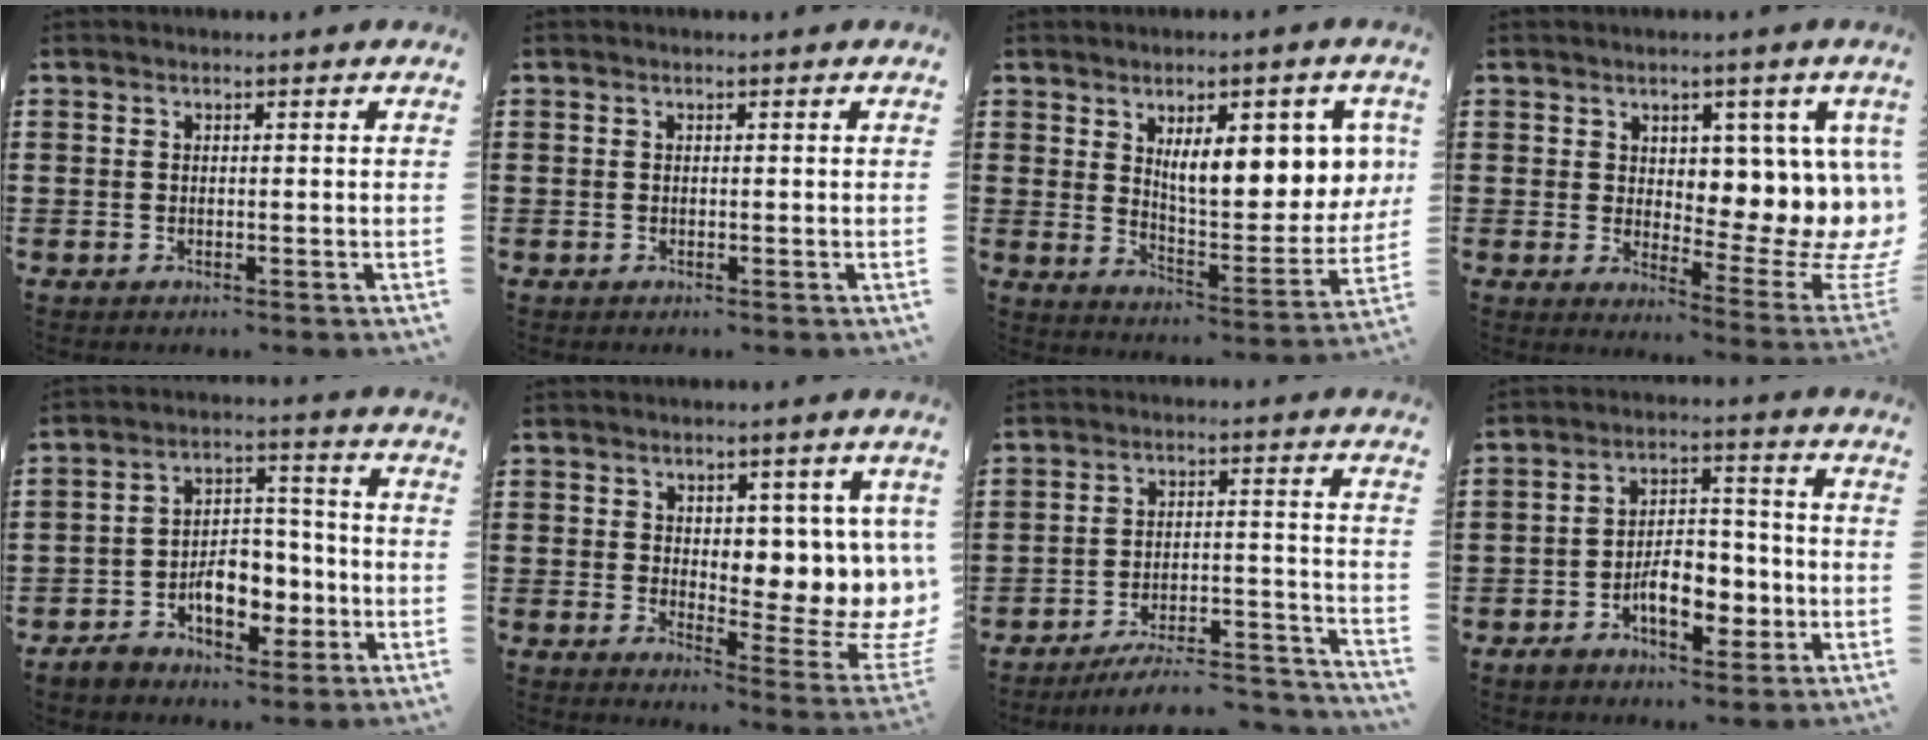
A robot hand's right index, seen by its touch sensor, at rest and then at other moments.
{"total": 0.0}
{"total": 10.7, "force": [4.4, 3.9, 8.9], "torque": [-0.133, -0.015, 0.068]}
{"total": 7.3, "force": [3.0, 3.7, 5.5], "torque": [-0.075, -0.052, 0.049]}
{"total": 8.2, "force": [-3.5, 5.8, 4.7], "torque": [-0.064, 0.023, -0.060]}
{"total": 6.4, "force": [2.9, 3.2, 4.8], "torque": [-0.066, -0.036, 0.047]}
{"total": 6.9, "force": [-6.2, 1.0, 2.8], "torque": [-0.046, 0.003, -0.121]}
{"total": 8.2, "force": [-3.0, 4.9, 5.8], "torque": [-0.073, 0.011, -0.054]}